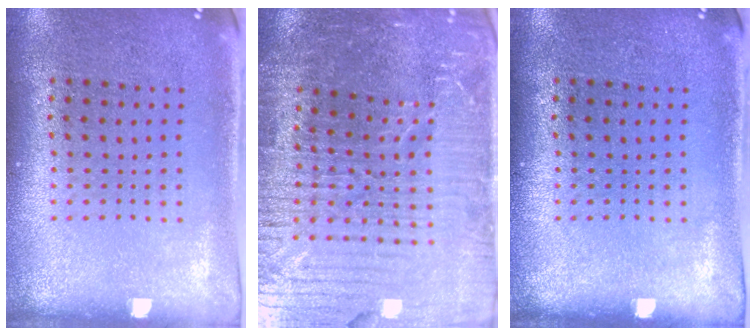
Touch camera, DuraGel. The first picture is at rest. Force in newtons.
{"total": 5.3, "press": 4.8, "slide": 2.0}
{"total": 0.0}